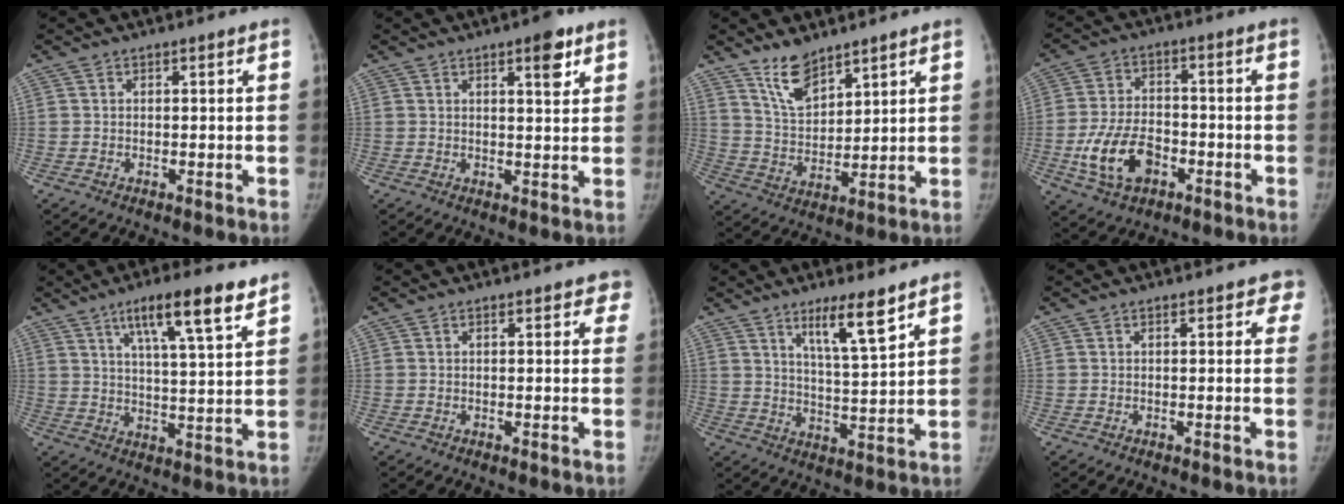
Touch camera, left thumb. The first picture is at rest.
{"total": 4.9, "force": [2.8, 1.5, 3.7], "torque": [-0.038, -0.014, 0.036]}
{"total": 8.2, "force": [6.3, 3.4, 3.9], "torque": [-0.048, -0.049, 0.129]}
{"total": 11.4, "force": [-4.4, 7.3, 7.6], "torque": [-0.135, 0.020, -0.075]}
{"total": 12.3, "force": [7.6, 2.1, 9.5], "torque": [-0.143, -0.032, 0.120]}
{"total": 2.8, "force": [1.7, 1.4, 1.6], "torque": [0.013, 0.001, 0.012]}
{"total": 9.2, "force": [6.0, 1.1, 6.9], "torque": [-0.110, -0.043, 0.105]}
{"total": 2.7, "force": [1.6, 1.5, 1.6], "torque": [0.014, 0.001, 0.009]}